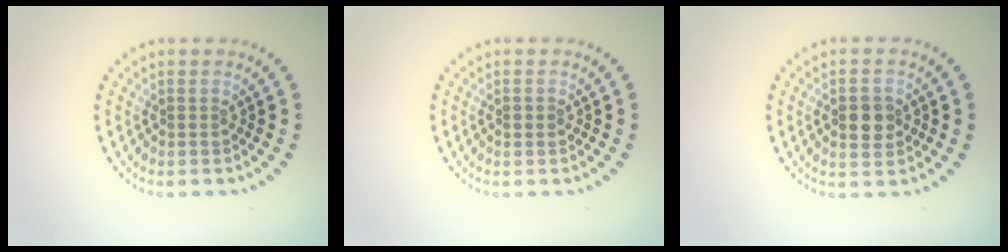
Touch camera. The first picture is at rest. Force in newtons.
{"total": 0.8, "press": 0.8, "slide": 0.0}
{"total": 2.8, "press": 2.8, "slide": 0.1}